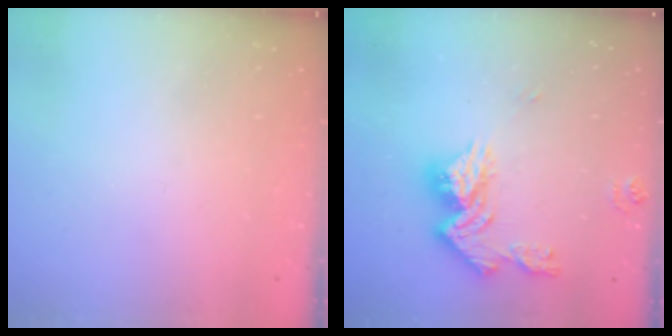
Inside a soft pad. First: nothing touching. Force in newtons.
{"total": 14.3, "press": 14.2, "slide": 1.5}